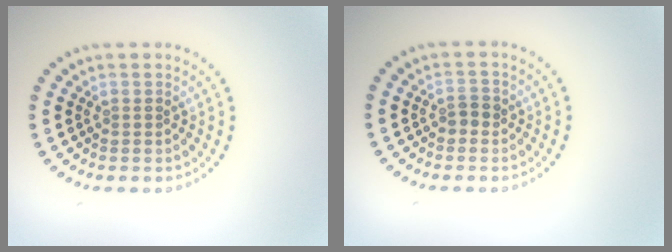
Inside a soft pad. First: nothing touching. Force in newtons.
{"total": 1.1, "press": 1.1, "slide": 0.3}